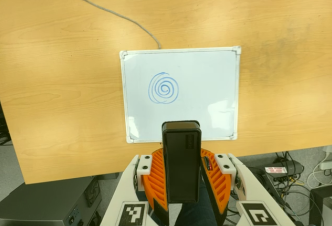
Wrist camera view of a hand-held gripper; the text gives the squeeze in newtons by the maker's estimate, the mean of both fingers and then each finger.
{"total": 5.1, "left": 4.7, "right": 5.4}